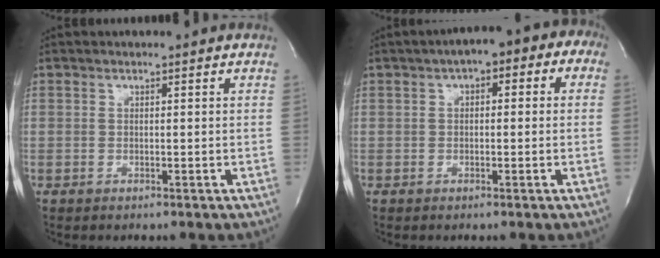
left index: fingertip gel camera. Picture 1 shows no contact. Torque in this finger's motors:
{"motor_torque": [0.74, -0.66, 0.37, 0.07]}